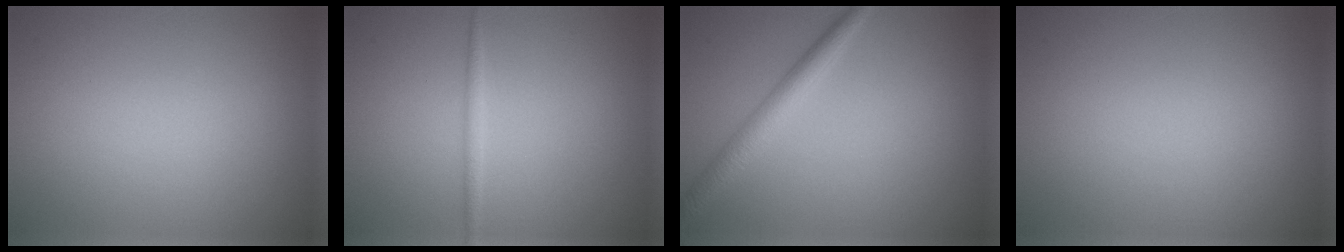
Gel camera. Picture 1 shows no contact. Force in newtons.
{"total": 1.1, "press": 1.1, "slide": 0.0}
{"total": 2.7, "press": 2.7, "slide": 0.1}
{"total": 0.0}